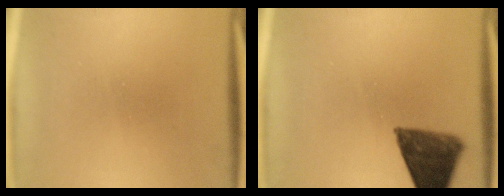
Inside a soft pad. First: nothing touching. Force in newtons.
{"total": 10.0}